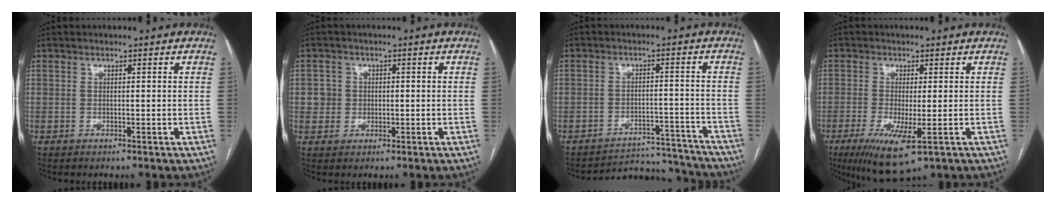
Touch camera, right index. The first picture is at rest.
{"total": 2.8, "force": [0.0, 2.8, 0.3], "torque": [0.004, 0.012, 0.001]}
{"total": 10.8, "force": [-10.5, 1.8, -1.4], "torque": [0.038, 0.035, -0.138]}
{"total": 8.4, "force": [-3.9, 1.6, 7.3], "torque": [-0.130, -0.024, -0.058]}